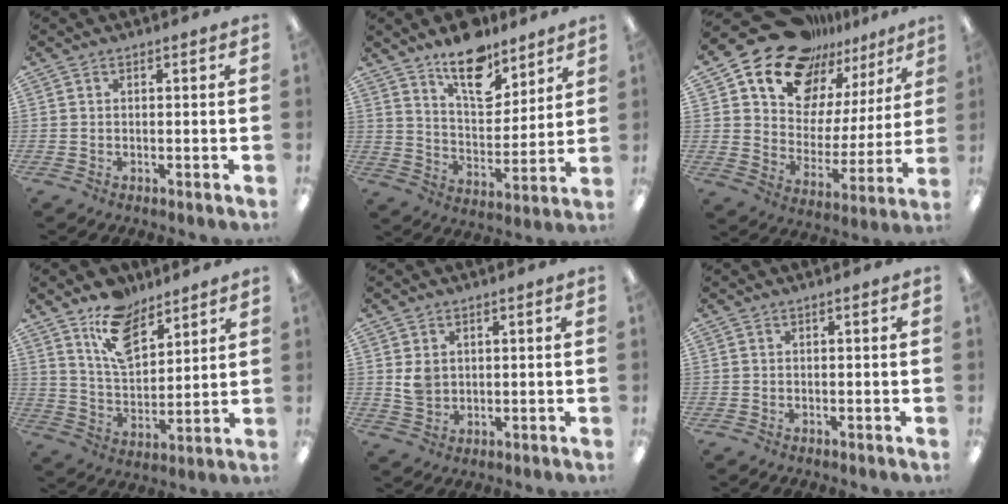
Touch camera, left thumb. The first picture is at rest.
{"total": 14.6, "force": [10.8, 6.8, 7.0], "torque": [-0.096, -0.068, 0.193]}
{"total": 16.0, "force": [13.3, 8.3, 3.1], "torque": [-0.085, -0.115, 0.238]}
{"total": 12.7, "force": [8.9, 6.7, 6.1], "torque": [-0.098, -0.044, 0.163]}
{"total": 4.6, "force": [1.5, 3.7, 2.3], "torque": [-0.039, 0.003, 0.029]}
{"total": 0.0}